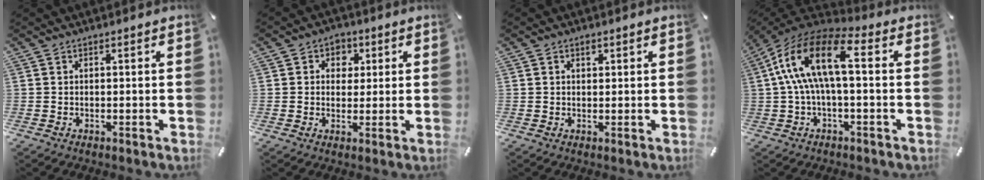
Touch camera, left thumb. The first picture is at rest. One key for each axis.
{"total": 4.7, "fx": 0.8, "fy": 4.4, "fz": 1.6, "tx": -0.017, "ty": 0.004, "tz": 0.009}
{"total": 1.3, "fx": 0.6, "fy": 1.0, "fz": 0.7, "tx": -0.007, "ty": 0.000, "tz": 0.008}
{"total": 15.8, "fx": 1.4, "fy": 7.8, "fz": 13.7, "tx": -0.282, "ty": 0.012, "tz": 0.022}